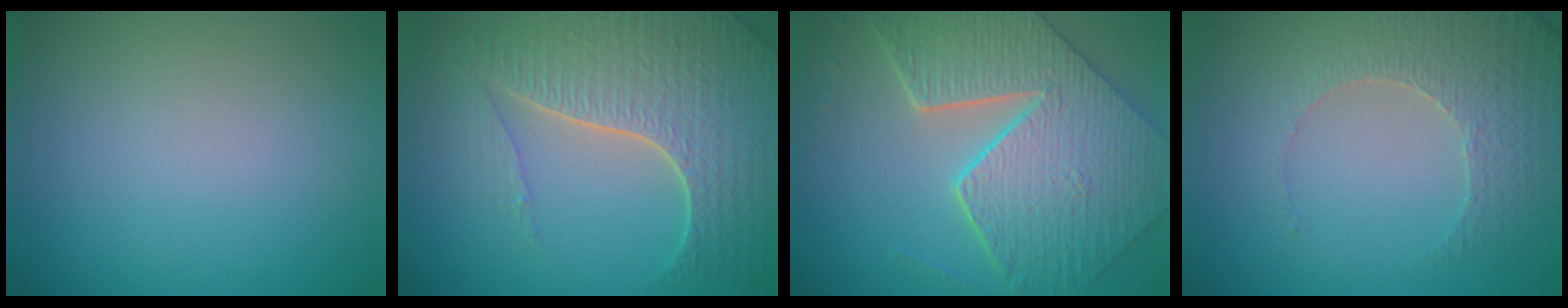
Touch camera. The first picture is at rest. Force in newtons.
{"total": 7.3, "press": 5.3, "slide": 5.0}
{"total": 9.3, "press": 6.8, "slide": 6.4}
{"total": 3.8, "press": 3.6, "slide": 1.2}